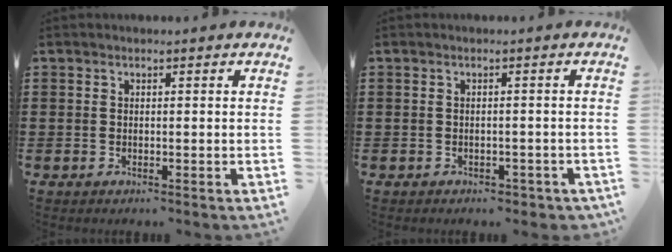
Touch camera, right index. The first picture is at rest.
{"total": 1.0, "force": [-0.9, 0.3, 0.0], "torque": [-0.005, -0.002, -0.020]}